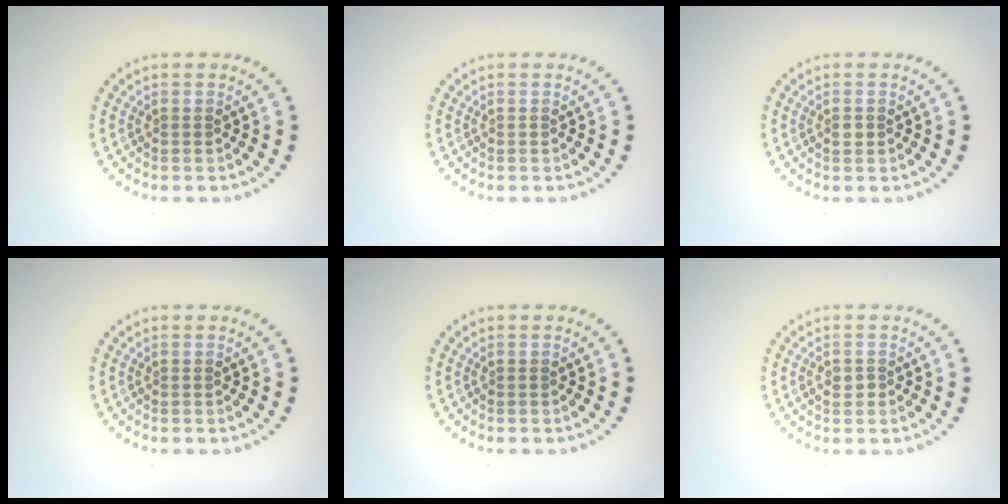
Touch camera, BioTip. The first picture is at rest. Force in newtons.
{"total": 0.0}
{"total": 0.7, "press": 0.7, "slide": 0.3}
{"total": 0.0}
{"total": 0.0}
{"total": 1.2, "press": 1.1, "slide": 0.3}